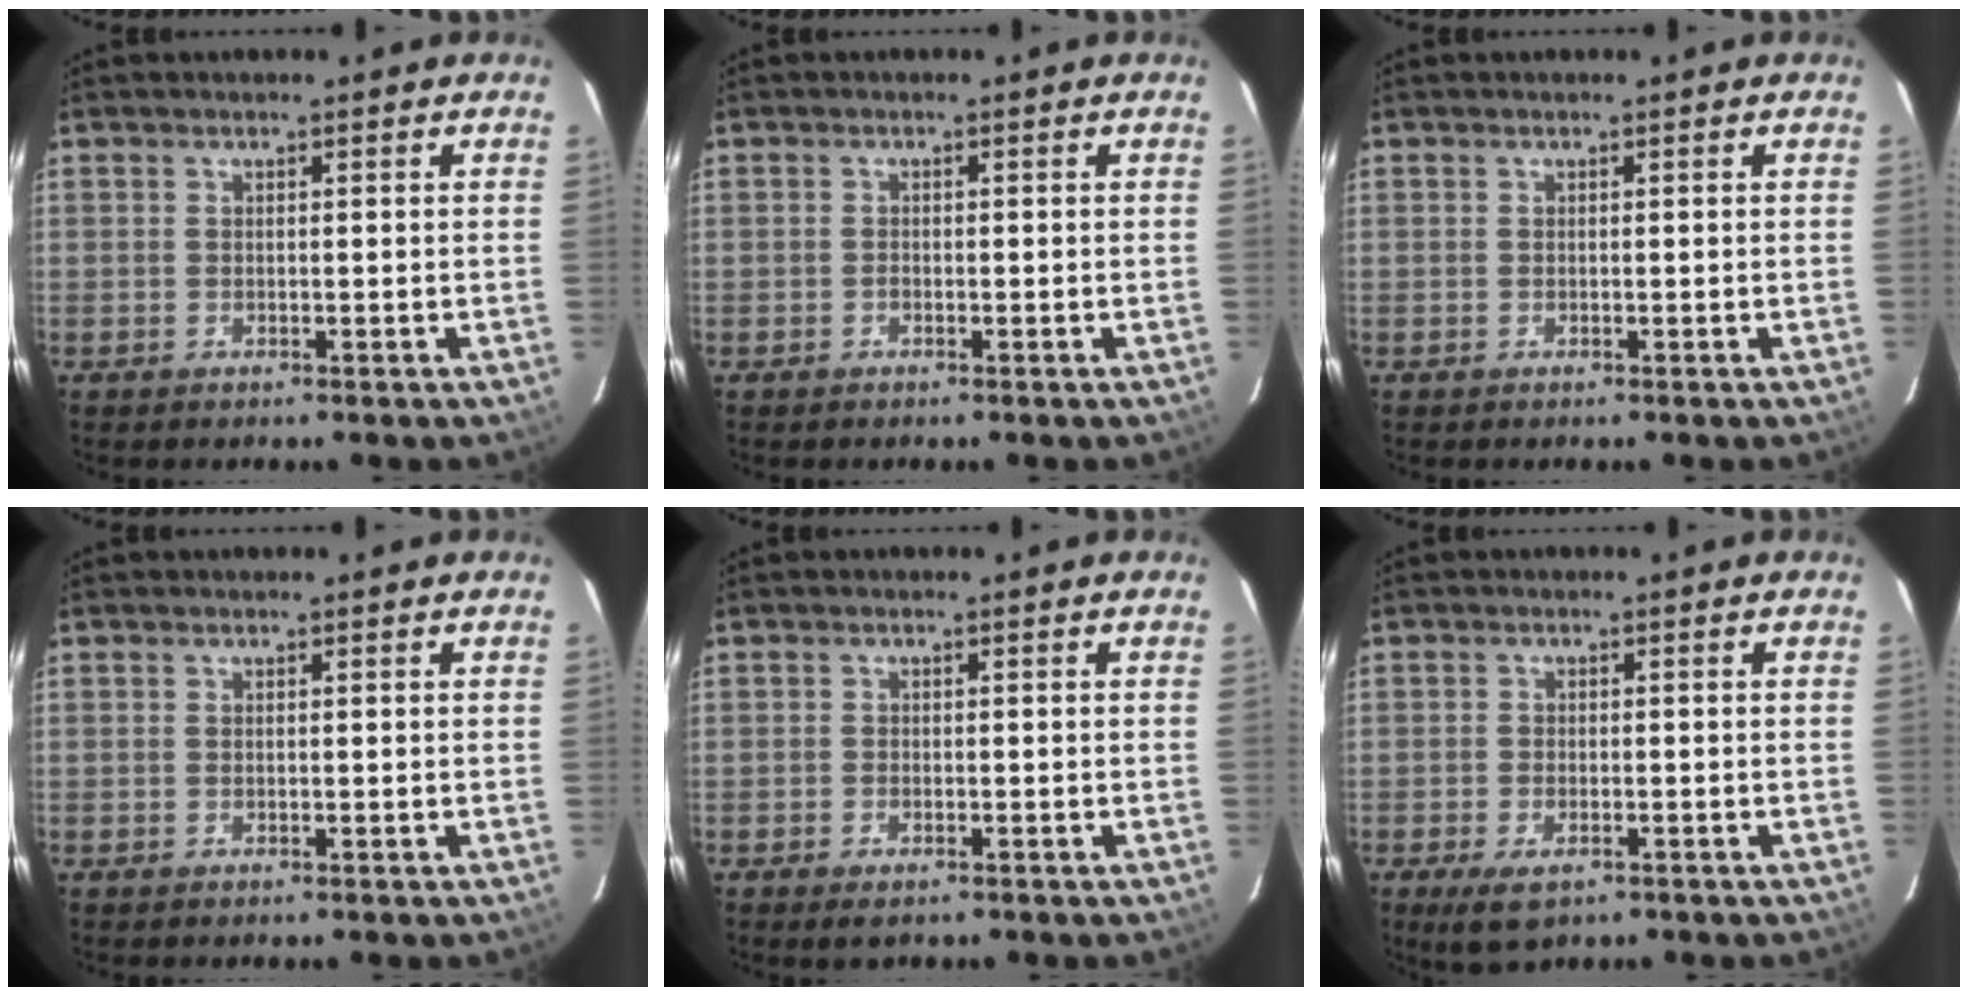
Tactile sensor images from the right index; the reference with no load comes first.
{"total": 0.5, "force": [-0.3, 0.4, 0.1], "torque": [-0.001, 0.001, -0.006]}
{"total": 0.0}
{"total": 0.0}
{"total": 2.0, "force": [-1.4, 0.9, 1.1], "torque": [-0.027, -0.006, -0.028]}
{"total": 5.3, "force": [-3.1, 2.5, 3.4], "torque": [-0.078, -0.019, -0.054]}